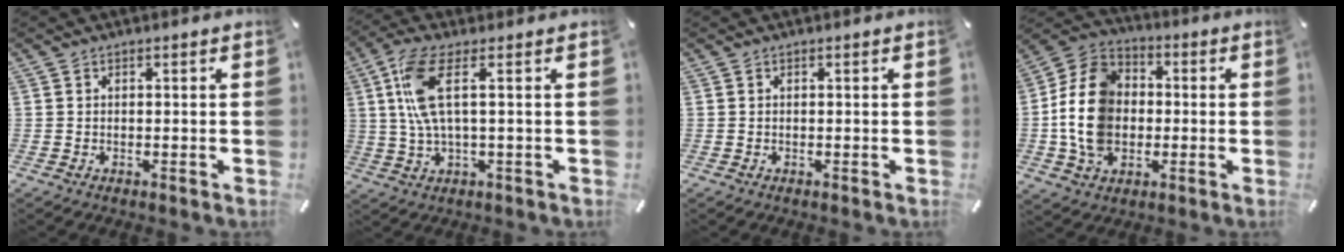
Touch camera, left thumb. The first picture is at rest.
{"total": 9.6, "force": [1.9, 2.9, 8.9], "torque": [-0.191, -0.009, 0.031]}
{"total": 0.0}
{"total": 14.5, "force": [-1.7, 11.7, 8.3], "torque": [-0.200, 0.021, -0.032]}